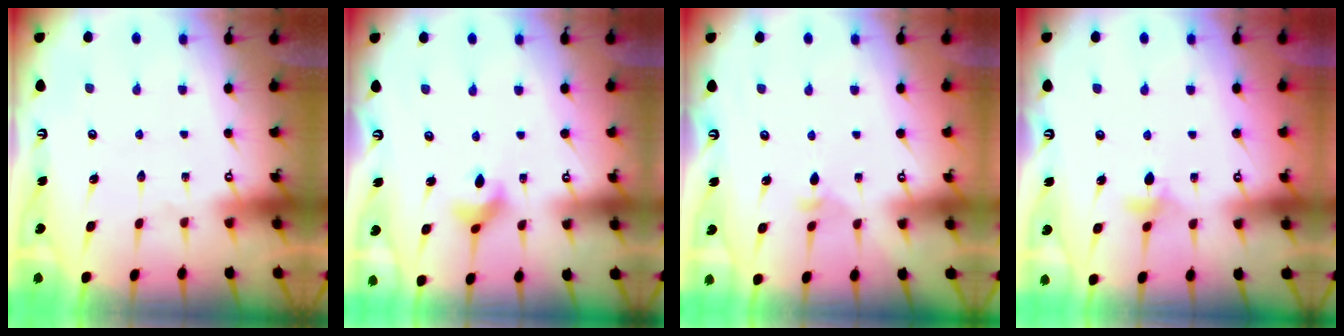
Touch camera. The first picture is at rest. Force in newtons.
{"total": 5.6, "press": 5.4, "slide": 1.3}
{"total": 2.5, "press": 2.4, "slide": 0.6}
{"total": 4.4, "press": 4.3, "slide": 0.8}